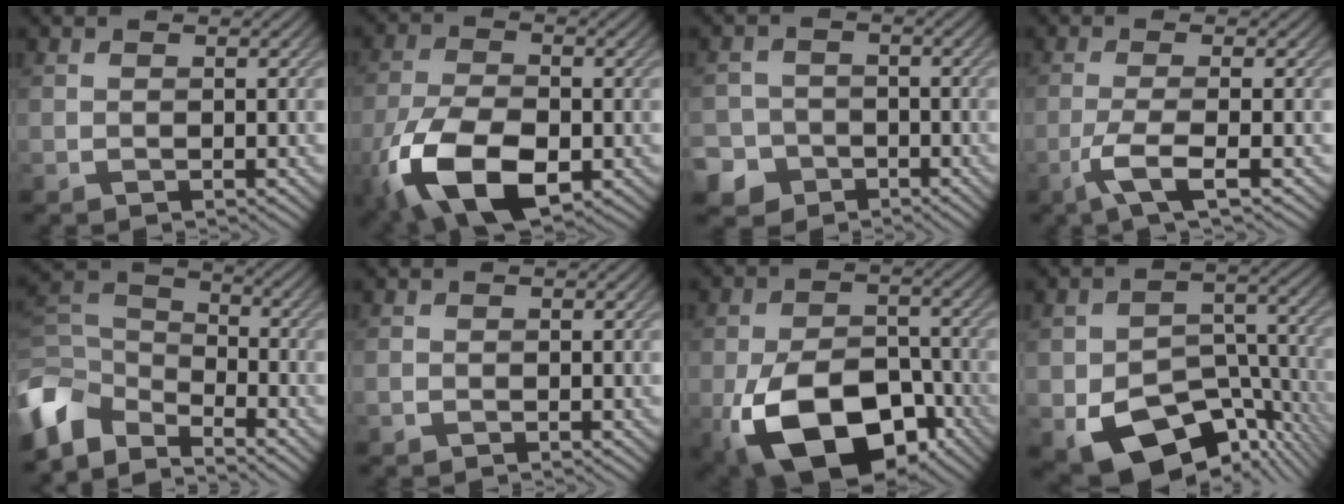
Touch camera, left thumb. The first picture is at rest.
{"total": 13.5, "force": [-5.5, 7.2, 10.1], "torque": [-0.239, -0.046, -0.095]}
{"total": 5.7, "force": [-3.3, 4.6, 1.0], "torque": [-0.021, -0.012, -0.075]}
{"total": 4.6, "force": [-2.0, 0.8, 4.0], "torque": [-0.075, 0.003, -0.054]}
{"total": 7.9, "force": [-5.7, 4.0, 3.6], "torque": [-0.086, -0.004, -0.129]}
{"total": 0.0}
{"total": 15.4, "force": [-6.6, 9.1, 10.5], "torque": [-0.207, -0.037, -0.113]}
{"total": 12.8, "force": [-6.8, 7.6, 7.8], "torque": [-0.132, -0.038, -0.104]}